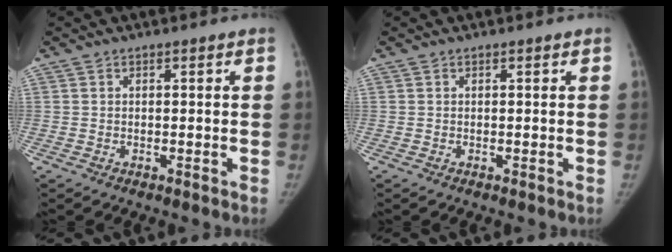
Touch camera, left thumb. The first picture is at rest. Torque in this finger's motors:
{"motor_torque": [0.11, 0.04, 0.10, -0.26, 0.04]}